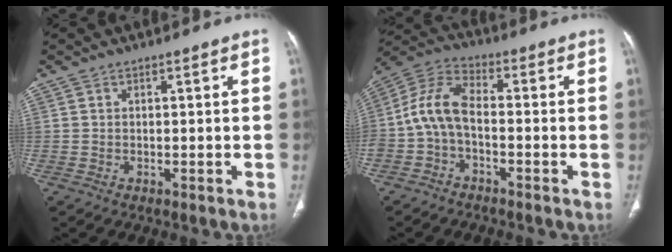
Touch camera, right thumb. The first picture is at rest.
{"total": 9.1, "force": [-2.1, 4.7, 7.5], "torque": [-0.160, 0.037, -0.054]}